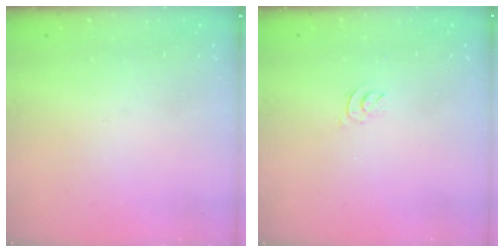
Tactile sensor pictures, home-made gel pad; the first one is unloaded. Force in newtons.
{"total": 2.9, "press": 2.9, "slide": 0.5}